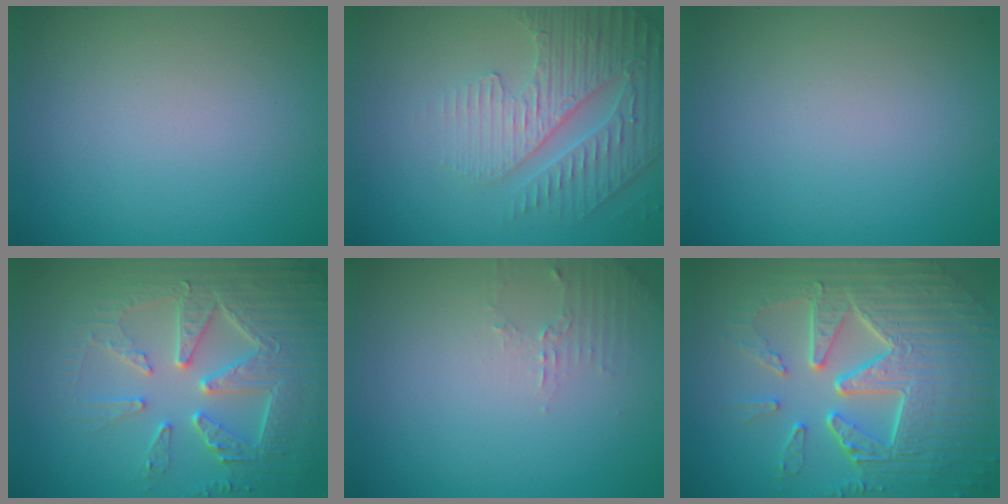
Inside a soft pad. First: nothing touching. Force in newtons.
{"total": 4.7, "press": 3.9, "slide": 2.7}
{"total": 0.0}
{"total": 6.7, "press": 5.6, "slide": 3.7}
{"total": 1.4, "press": 1.4, "slide": 0.4}
{"total": 9.8, "press": 6.6, "slide": 7.2}